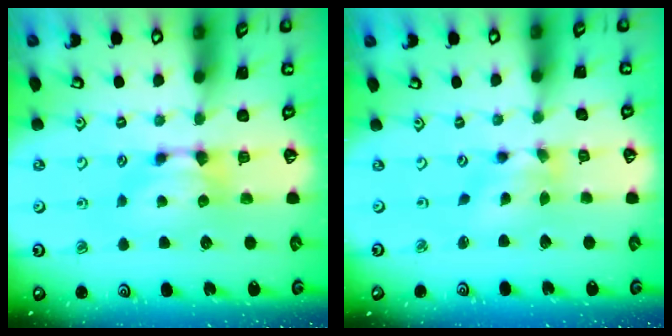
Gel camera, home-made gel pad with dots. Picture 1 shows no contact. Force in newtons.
{"total": 1.8, "press": 1.1, "slide": 1.4}